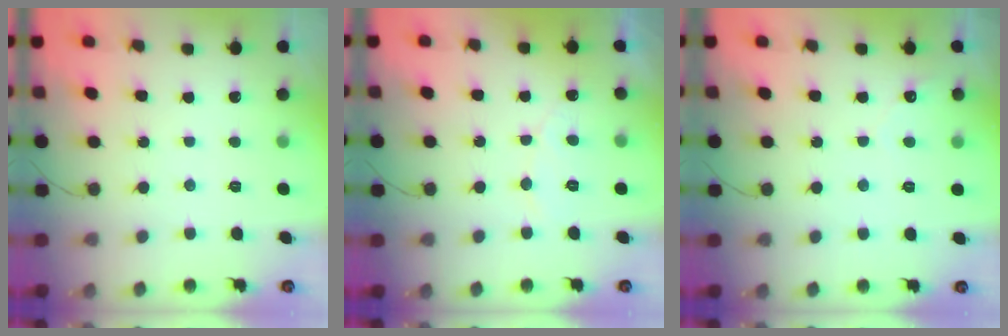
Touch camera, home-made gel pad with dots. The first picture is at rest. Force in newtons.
{"total": 5.3, "press": 5.3, "slide": 0.2}
{"total": 1.7, "press": 1.7, "slide": 0.1}